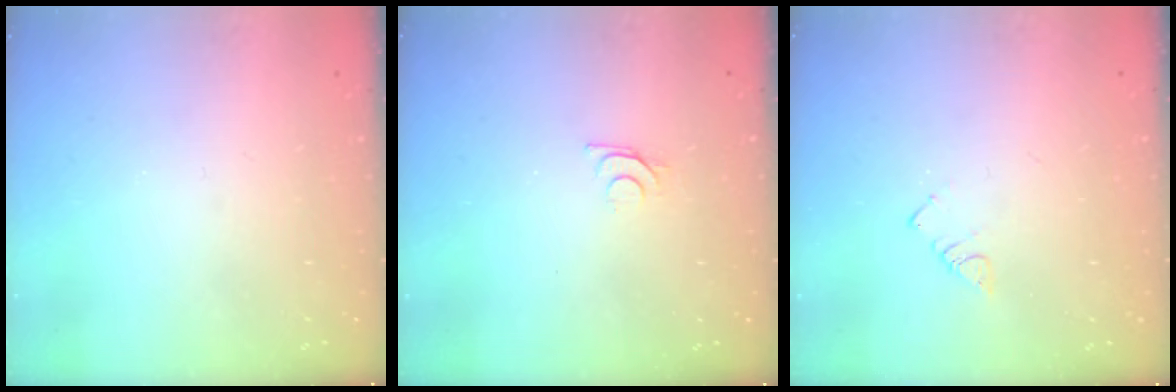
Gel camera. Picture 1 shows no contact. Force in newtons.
{"total": 6.0, "press": 6.0, "slide": 0.6}
{"total": 2.4, "press": 2.4, "slide": 0.4}